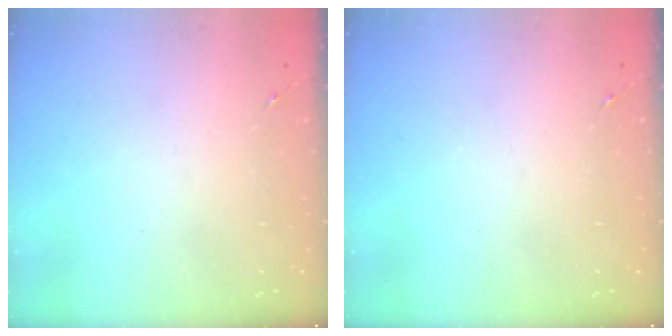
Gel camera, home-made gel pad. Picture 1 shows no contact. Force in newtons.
{"total": 0.0}